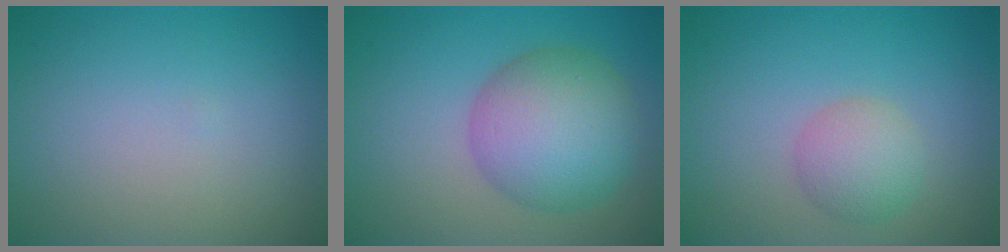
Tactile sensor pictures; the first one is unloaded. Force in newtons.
{"total": 7.9, "press": 7.8, "slide": 0.2}
{"total": 2.9, "press": 2.9, "slide": 0.1}